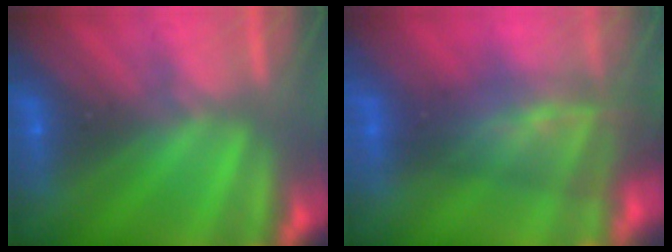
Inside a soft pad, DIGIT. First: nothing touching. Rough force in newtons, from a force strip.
{"total": 8.9}